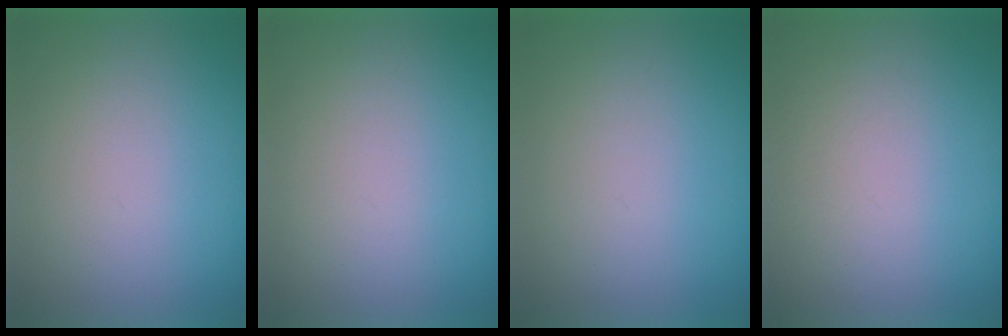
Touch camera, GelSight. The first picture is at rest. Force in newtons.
{"total": 1.2}
{"total": 0.0}
{"total": 2.0}